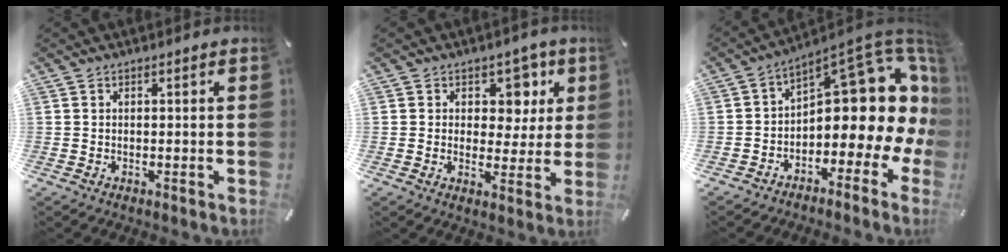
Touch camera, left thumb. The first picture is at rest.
{"total": 7.8, "force": [2.9, 6.7, 3.0], "torque": [-0.018, -0.023, 0.047]}
{"total": 14.8, "force": [5.5, 8.3, 11.0], "torque": [-0.119, -0.075, 0.091]}